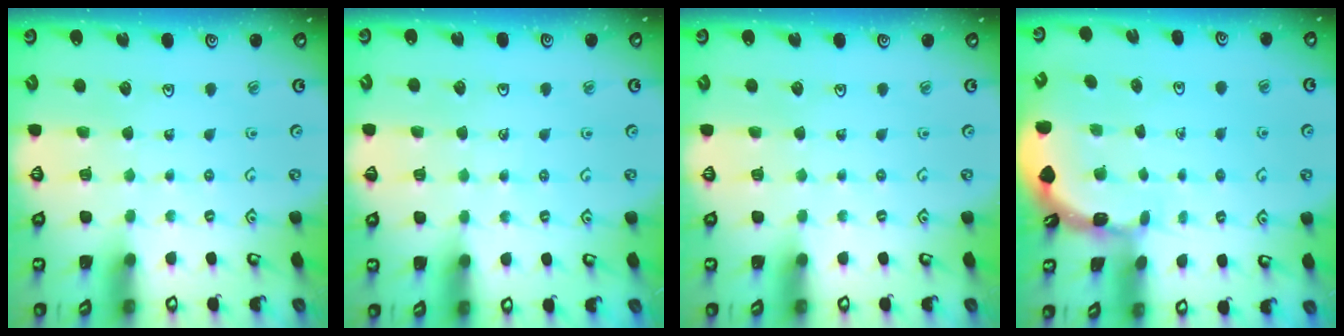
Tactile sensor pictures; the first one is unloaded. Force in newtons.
{"total": 2.1, "press": 2.0, "slide": 0.3}
{"total": 0.0}
{"total": 1.6, "press": 1.6, "slide": 0.1}